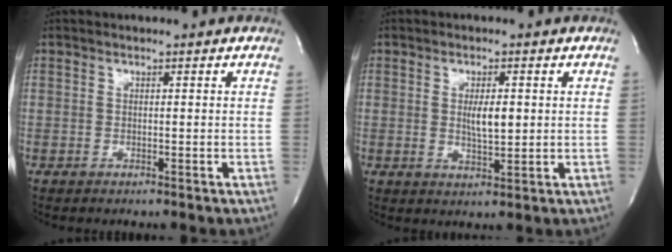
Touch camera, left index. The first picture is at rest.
{"total": 3.9, "force": [0.6, 1.1, 3.7], "torque": [-0.066, -0.004, 0.012]}